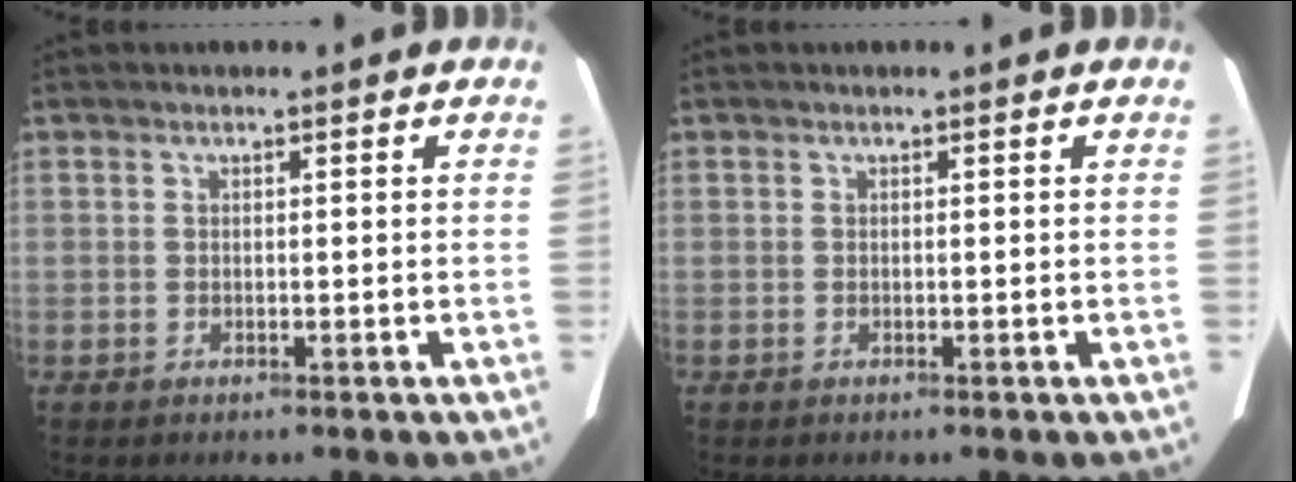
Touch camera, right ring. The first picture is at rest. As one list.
[{"total": 0.0}]